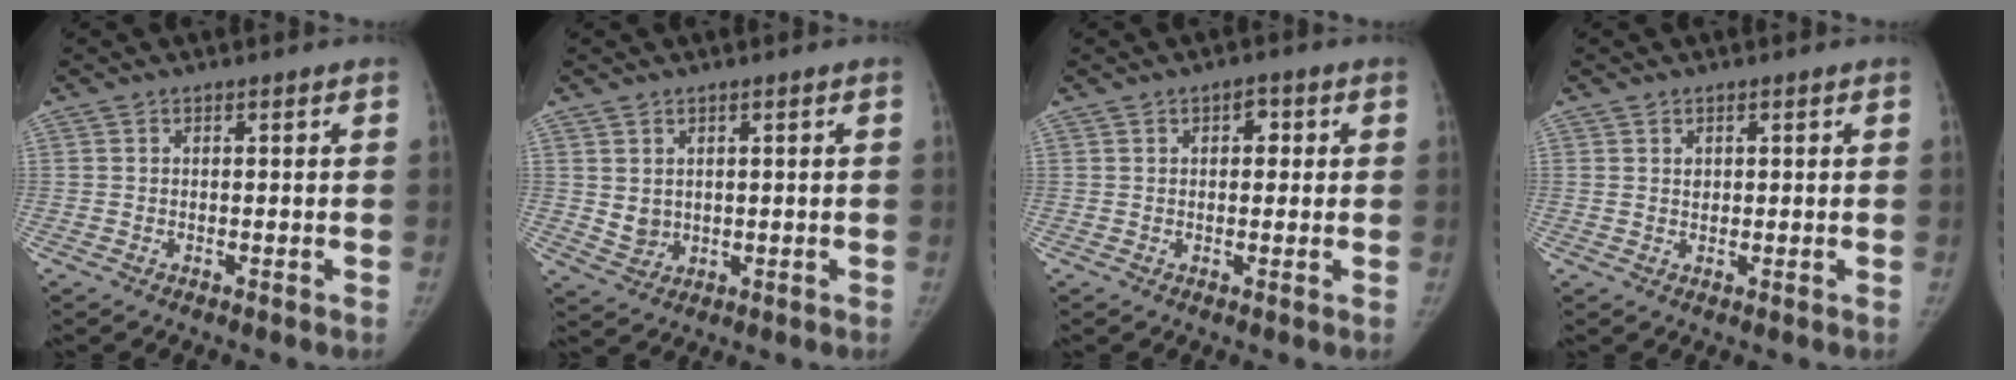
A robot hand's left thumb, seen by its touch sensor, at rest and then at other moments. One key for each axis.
{"total": 3.3, "fx": 0.9, "fy": 2.8, "fz": 1.5, "tx": -0.017, "ty": -0.013, "tz": 0.027}
{"total": 2.9, "fx": 0.8, "fy": 1.9, "fz": 2.1, "tx": -0.013, "ty": 0.002, "tz": 0.006}
{"total": 1.2, "fx": 0.5, "fy": 1.0, "fz": 0.6, "tx": -0.003, "ty": -0.003, "tz": 0.009}